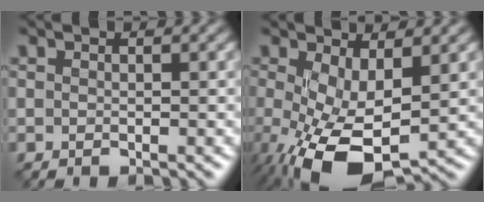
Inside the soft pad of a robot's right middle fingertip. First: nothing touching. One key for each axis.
{"total": 9.3, "fx": -1.9, "fy": 4.5, "fz": 7.9, "tx": -0.169, "ty": -0.024, "tz": -0.022}